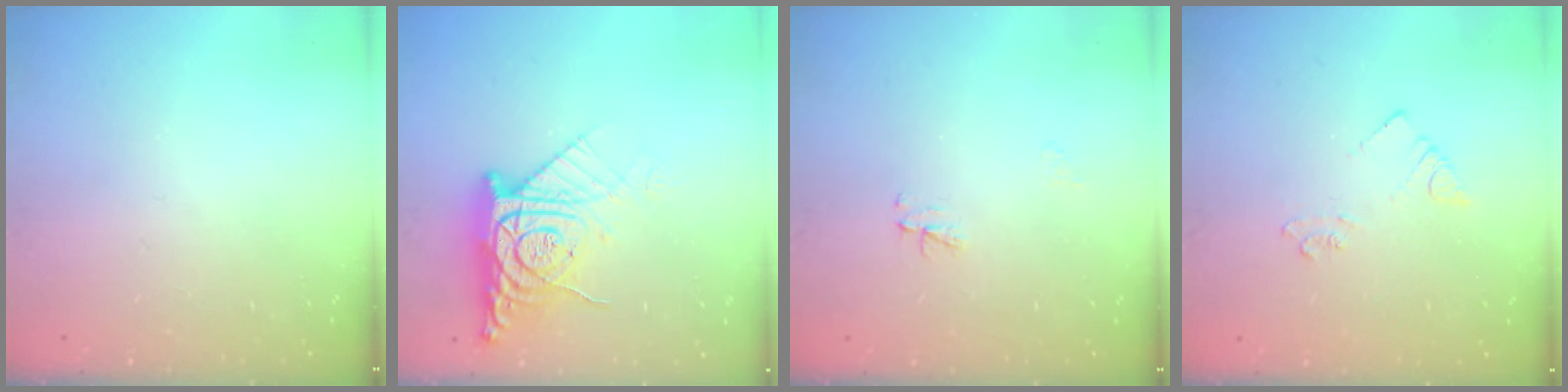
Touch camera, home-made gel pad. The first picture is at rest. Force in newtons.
{"total": 12.1, "press": 12.0, "slide": 1.4}
{"total": 3.0, "press": 3.0, "slide": 0.4}
{"total": 3.6, "press": 3.6, "slide": 0.6}